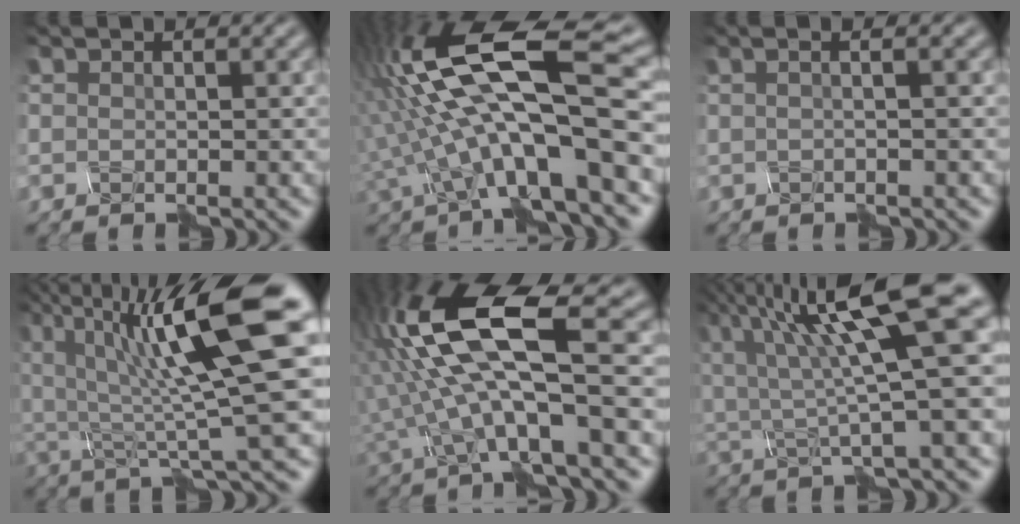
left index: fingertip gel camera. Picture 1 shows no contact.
{"total": 11.4, "force": [-2.1, 2.3, 11.0], "torque": [-0.234, -0.001, -0.007]}
{"total": 1.2, "force": [-0.2, 0.1, 1.2], "torque": [-0.023, -0.002, -0.003]}
{"total": 9.6, "force": [2.6, 0.5, 9.2], "torque": [-0.175, -0.017, 0.082]}
{"total": 9.2, "force": [-1.7, 2.0, 8.8], "torque": [-0.206, -0.007, 0.006]}
{"total": 7.7, "force": [2.1, 0.5, 7.4], "torque": [-0.163, -0.019, 0.074]}